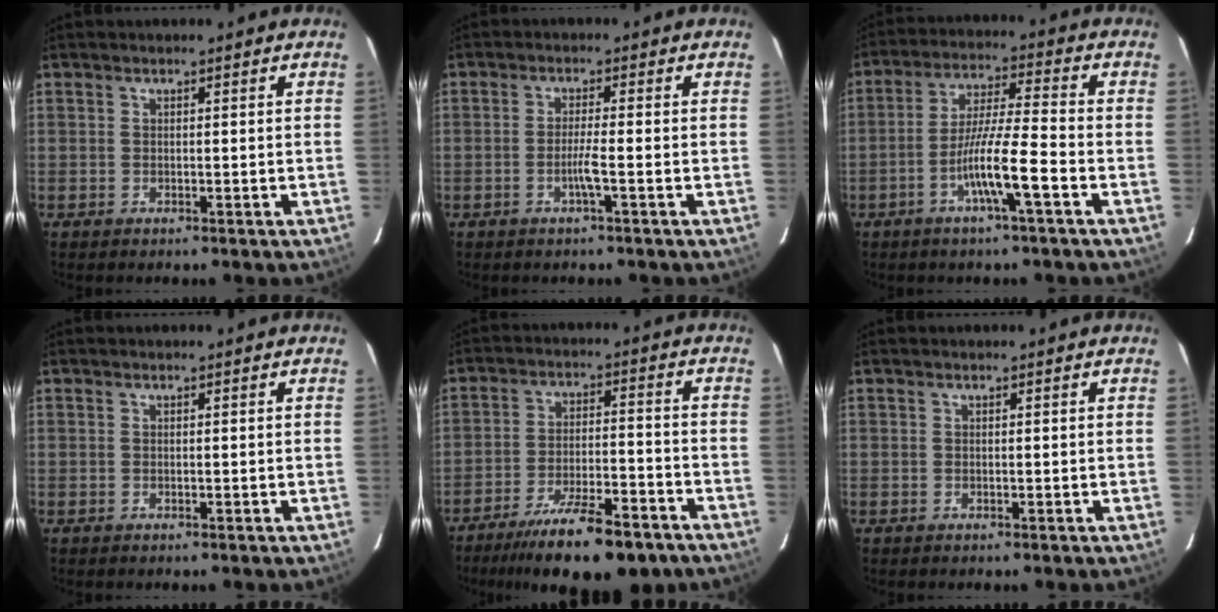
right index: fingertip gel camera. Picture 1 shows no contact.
{"total": 2.6, "force": [-1.0, -0.4, 2.4], "torque": [-0.045, -0.001, -0.020]}
{"total": 9.1, "force": [-3.8, -0.3, 8.3], "torque": [-0.155, 0.003, -0.072]}
{"total": 0.0}
{"total": 14.9, "force": [-11.2, 2.9, 9.4], "torque": [-0.137, -0.013, -0.178]}
{"total": 0.0}